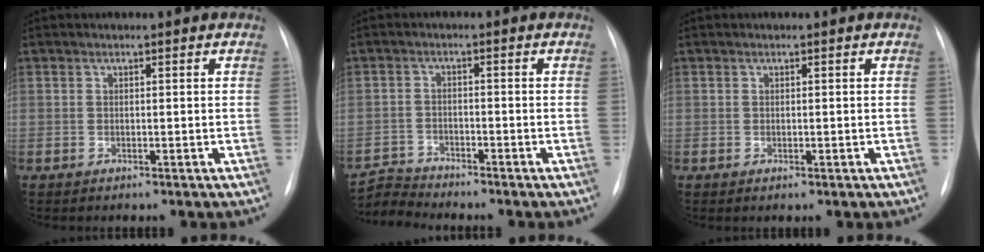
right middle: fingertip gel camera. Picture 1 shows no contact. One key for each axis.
{"total": 4.2, "fx": -4.1, "fy": -0.5, "fz": -1.1, "tx": 0.018, "ty": -0.011, "tz": -0.075}
{"total": 0.7, "fx": -0.4, "fy": 0.3, "fz": 0.5, "tx": -0.008, "ty": -0.002, "tz": -0.002}